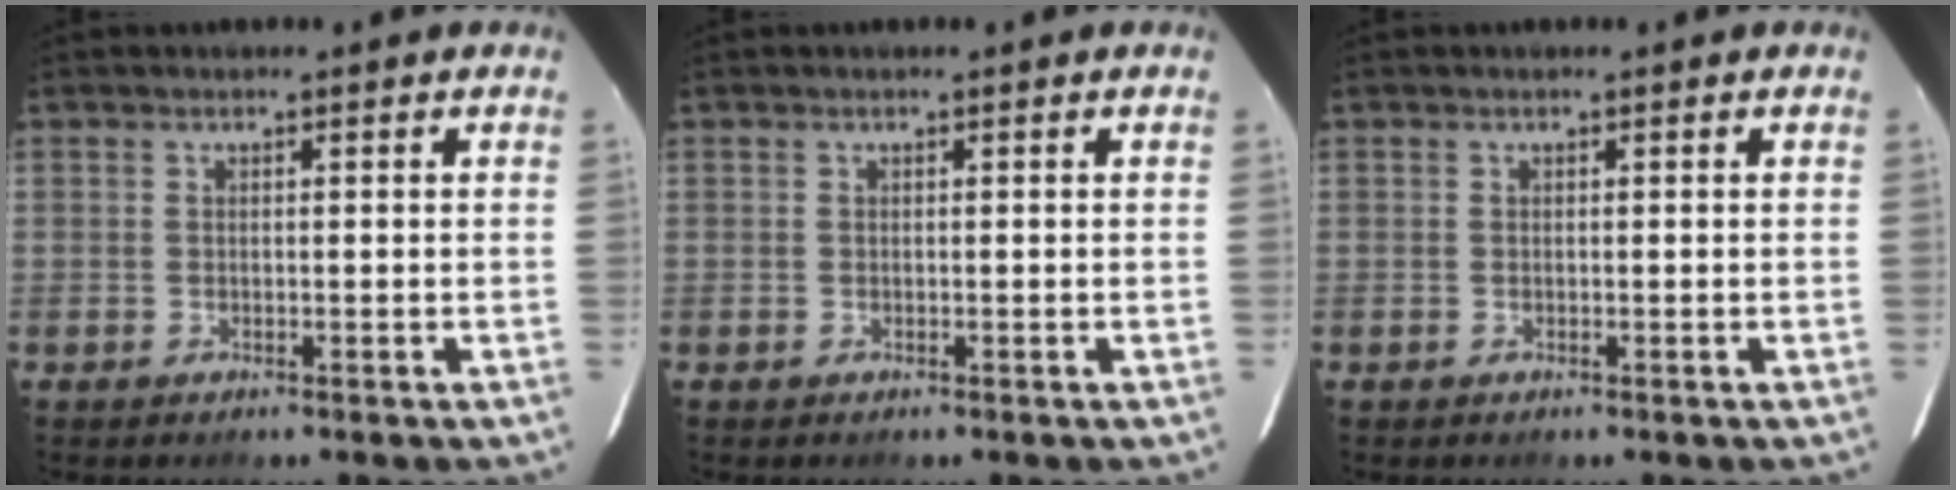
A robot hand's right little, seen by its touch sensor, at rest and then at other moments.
{"total": 0.0}
{"total": 0.0}